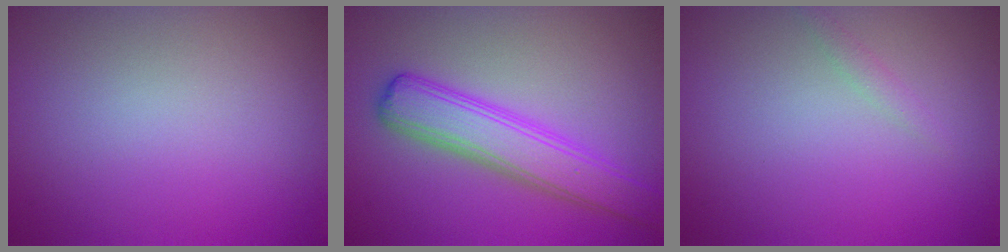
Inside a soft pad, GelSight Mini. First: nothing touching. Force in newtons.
{"total": 5.3, "press": 5.3, "slide": 0.1}
{"total": 0.8, "press": 0.8, "slide": 0.0}